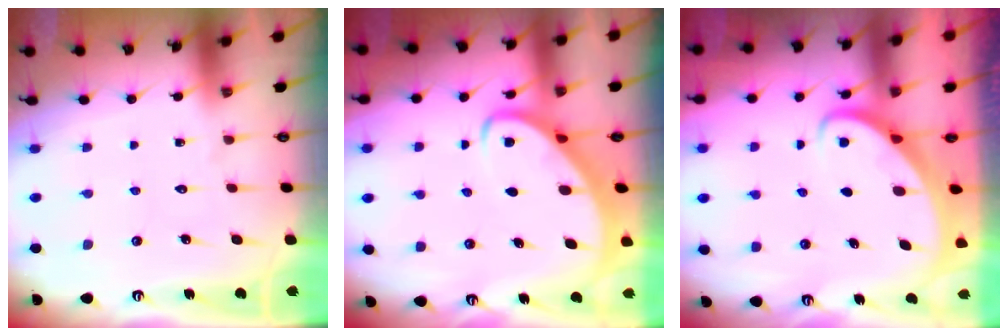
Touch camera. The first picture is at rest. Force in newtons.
{"total": 2.9, "press": 2.8, "slide": 0.4}
{"total": 2.7, "press": 2.7, "slide": 0.3}